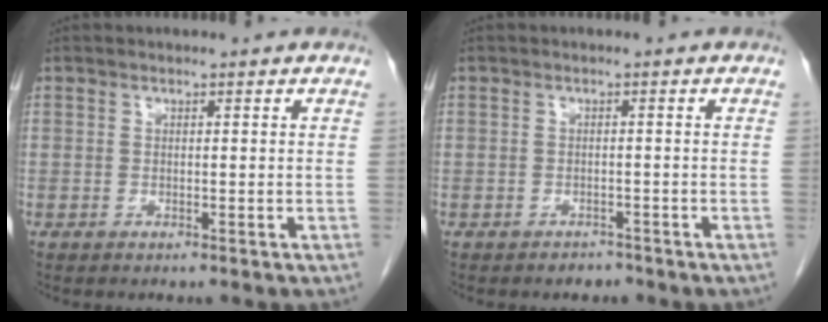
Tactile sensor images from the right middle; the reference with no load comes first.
{"total": 1.4, "force": [-1.2, 0.8, 0.0], "torque": [-0.007, 0.002, -0.019]}